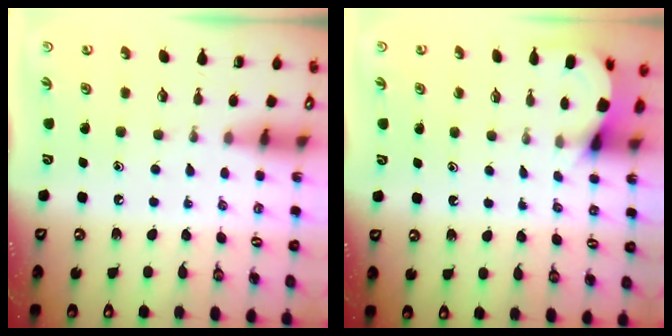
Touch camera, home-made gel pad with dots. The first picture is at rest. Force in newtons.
{"total": 4.4, "press": 4.4, "slide": 0.4}